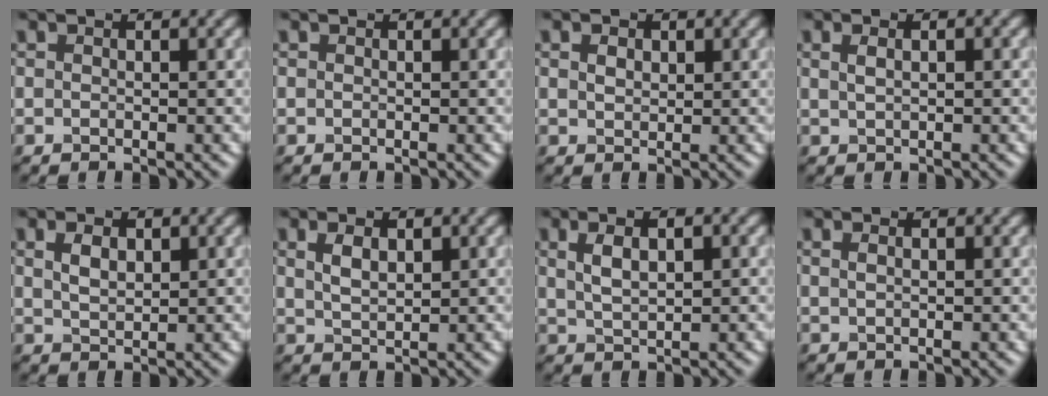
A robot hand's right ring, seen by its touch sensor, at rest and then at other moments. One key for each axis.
{"total": 0.0}
{"total": 1.3, "fx": 0.6, "fy": 0.9, "fz": 0.7, "tx": -0.011, "ty": -0.001, "tz": 0.012}
{"total": 1.6, "fx": 0.8, "fy": 0.7, "fz": 1.3, "tx": -0.016, "ty": -0.005, "tz": 0.010}
{"total": 2.6, "fx": 1.0, "fy": 1.4, "fz": 1.9, "tx": -0.040, "ty": 0.001, "tz": 0.020}
{"total": 2.9, "fx": 1.1, "fy": 1.4, "fz": 2.3, "tx": -0.048, "ty": 0.002, "tz": 0.025}
{"total": 3.6, "fx": 1.2, "fy": 1.5, "fz": 3.1, "tx": -0.063, "ty": 0.006, "tz": 0.024}
{"total": 0.8, "fx": 0.4, "fy": 0.3, "fz": 0.6, "tx": -0.011, "ty": -0.001, "tz": 0.007}